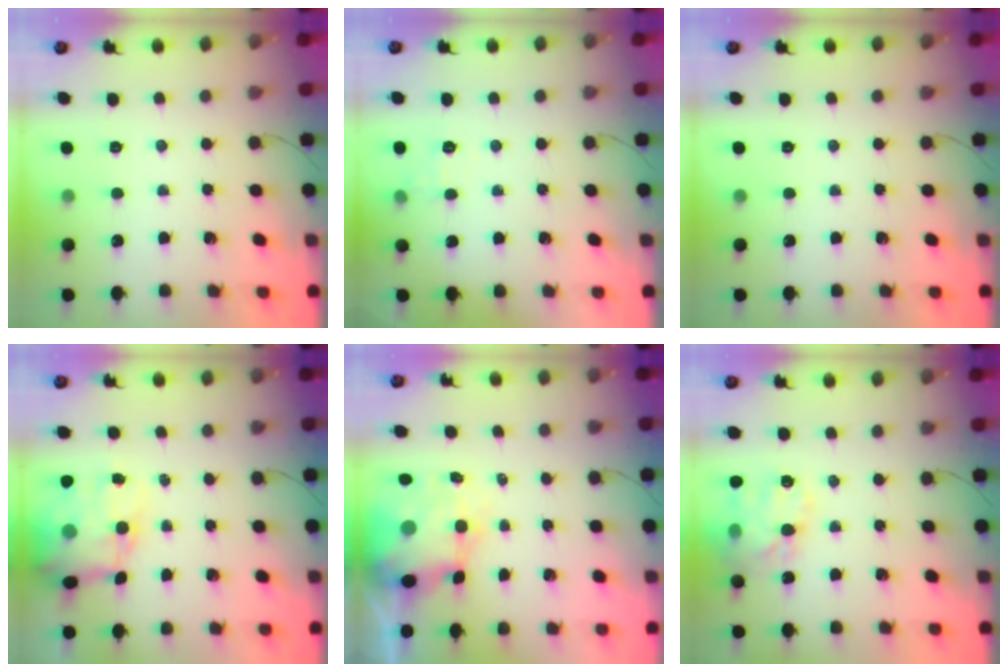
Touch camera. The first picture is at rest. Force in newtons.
{"total": 7.0, "press": 6.9, "slide": 1.5}
{"total": 0.0}
{"total": 13.8, "press": 13.3, "slide": 3.5}
{"total": 6.5, "press": 6.2, "slide": 2.1}
{"total": 17.1, "press": 16.9, "slide": 2.5}